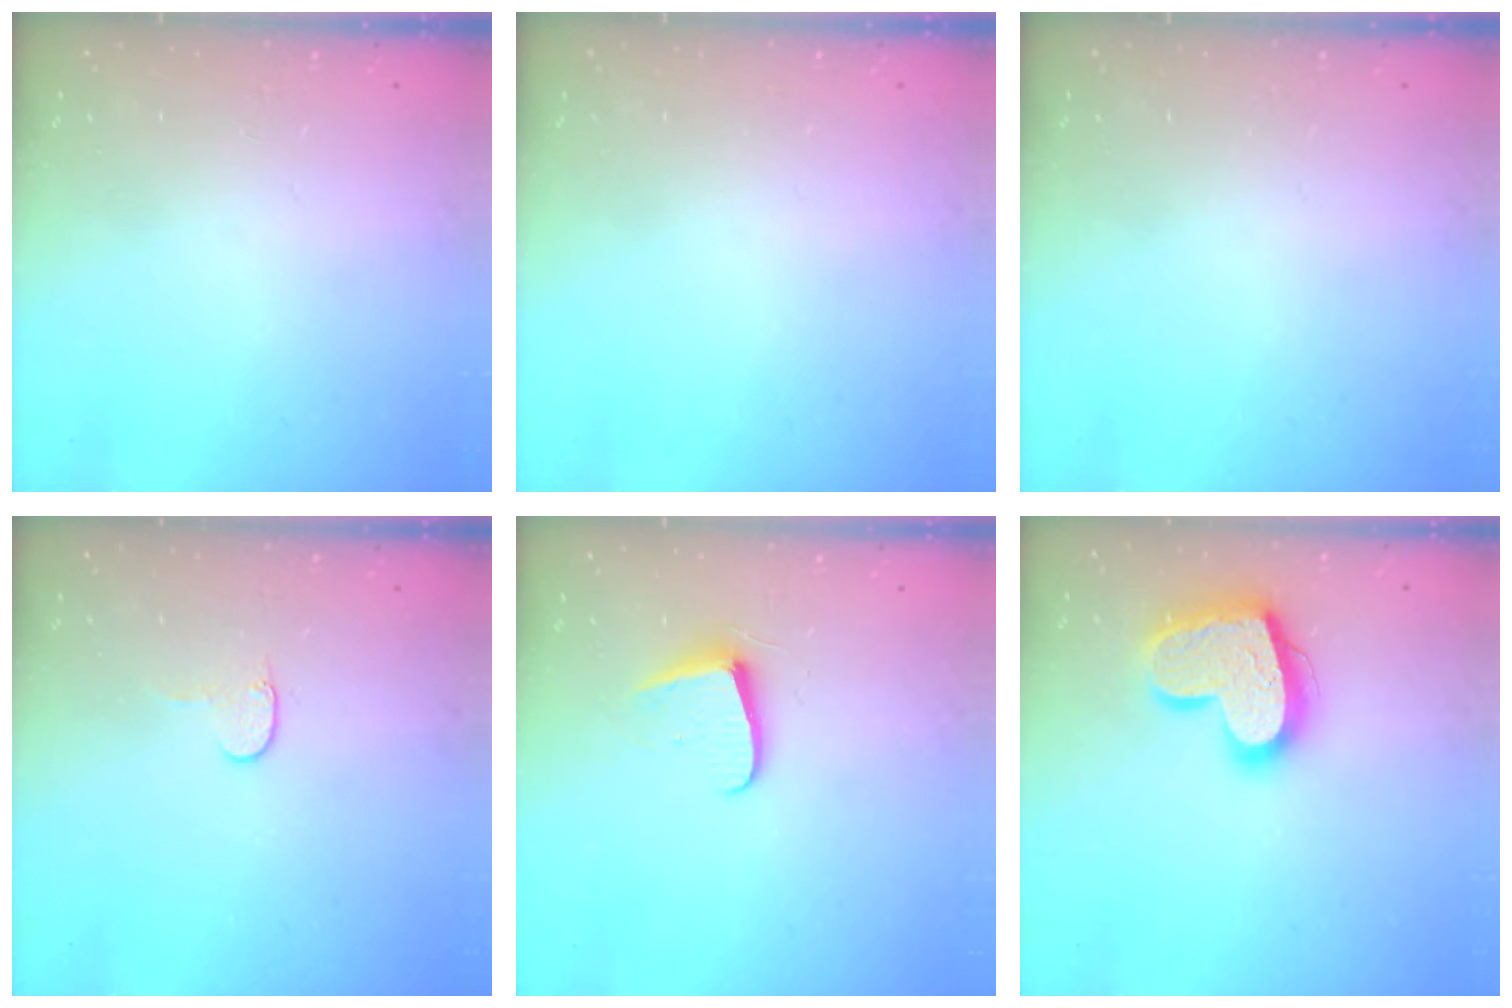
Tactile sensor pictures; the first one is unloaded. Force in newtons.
{"total": 0.0}
{"total": 0.0}
{"total": 4.0, "press": 4.0, "slide": 0.4}
{"total": 7.2, "press": 7.2, "slide": 0.5}
{"total": 20.2, "press": 20.2, "slide": 1.5}